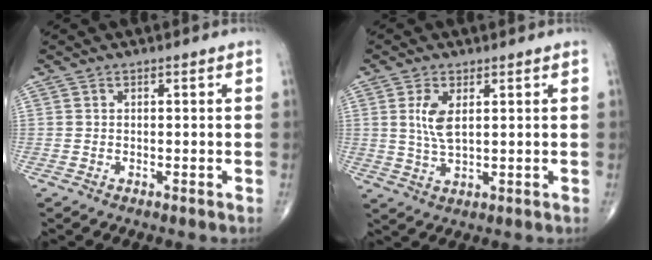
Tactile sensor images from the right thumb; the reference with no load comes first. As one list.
[{"total": 5.2, "force": [1.4, 2.3, 4.4], "torque": [-0.092, -0.009, 0.034]}]